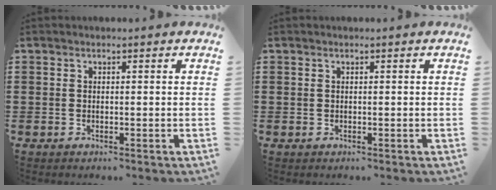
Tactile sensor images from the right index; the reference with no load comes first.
{"total": 0.0}